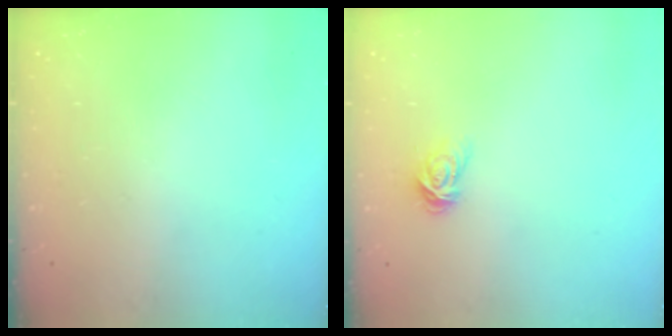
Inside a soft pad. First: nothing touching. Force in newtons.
{"total": 4.5, "press": 4.4, "slide": 0.6}